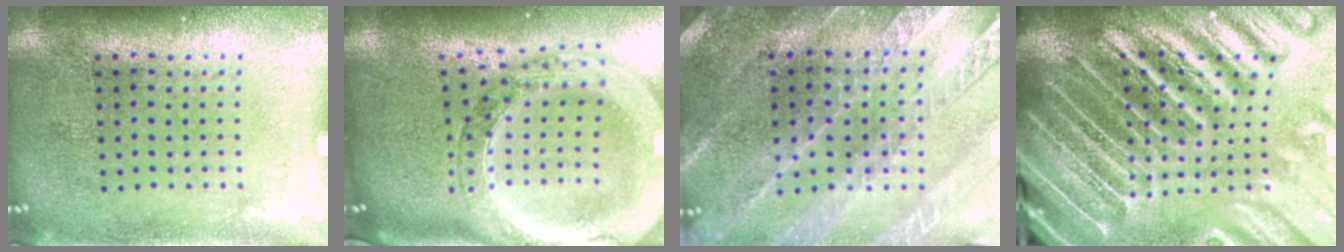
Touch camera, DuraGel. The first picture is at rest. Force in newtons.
{"total": 3.8, "press": 2.9, "slide": 2.4}
{"total": 2.4, "press": 2.4, "slide": 0.4}
{"total": 5.7, "press": 4.9, "slide": 2.9}